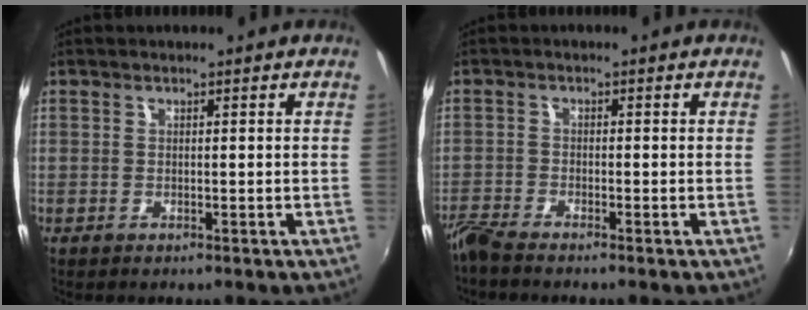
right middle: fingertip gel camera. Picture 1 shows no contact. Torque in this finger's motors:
{"motor_torque": [1.09, -1.05, 0.47, 0.21]}